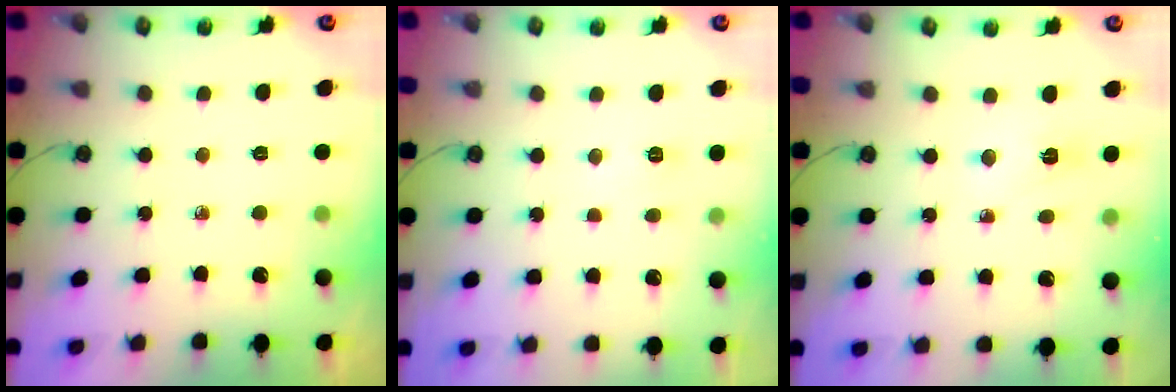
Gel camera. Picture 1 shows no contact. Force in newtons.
{"total": 5.5, "press": 5.4, "slide": 0.6}
{"total": 2.9, "press": 2.8, "slide": 0.6}